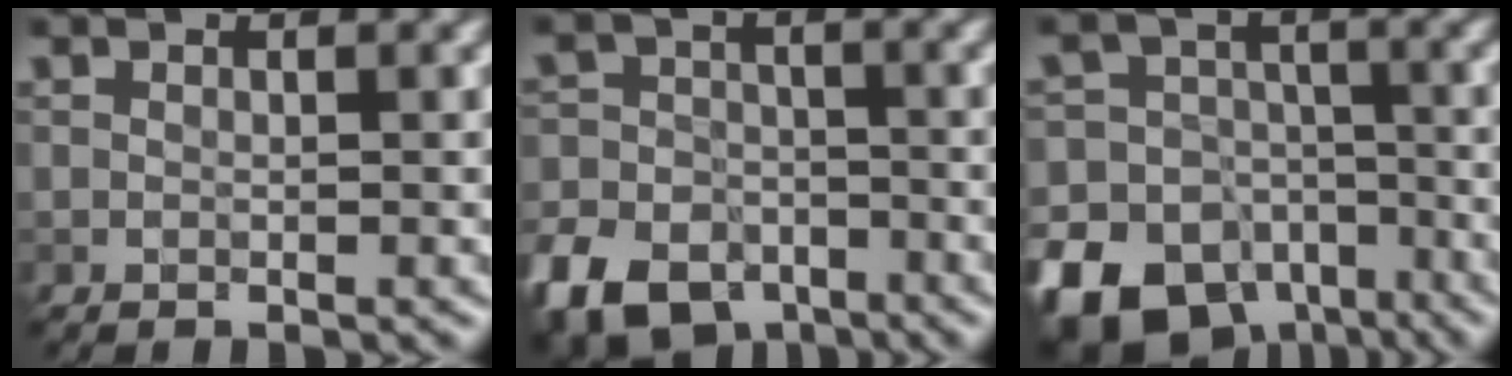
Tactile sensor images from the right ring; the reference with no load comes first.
{"total": 8.8, "force": [-5.5, 5.9, 3.5], "torque": [-0.072, -0.019, -0.107]}
{"total": 15.9, "force": [-10.1, 11.2, 5.1], "torque": [-0.104, -0.054, -0.176]}